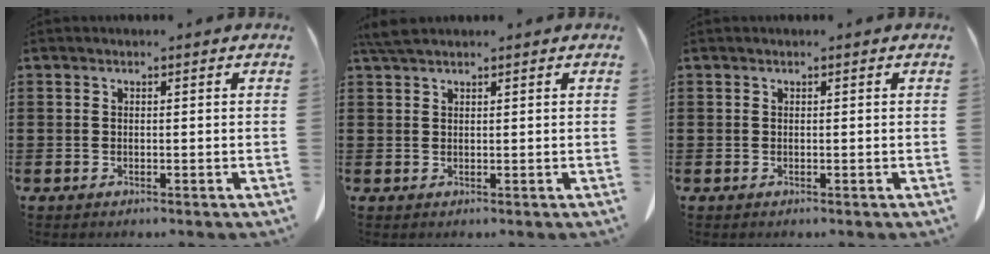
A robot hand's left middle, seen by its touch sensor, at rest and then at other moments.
{"total": 2.4, "force": [1.9, 0.5, 1.4], "torque": [-0.040, -0.002, 0.034]}
{"total": 0.0}